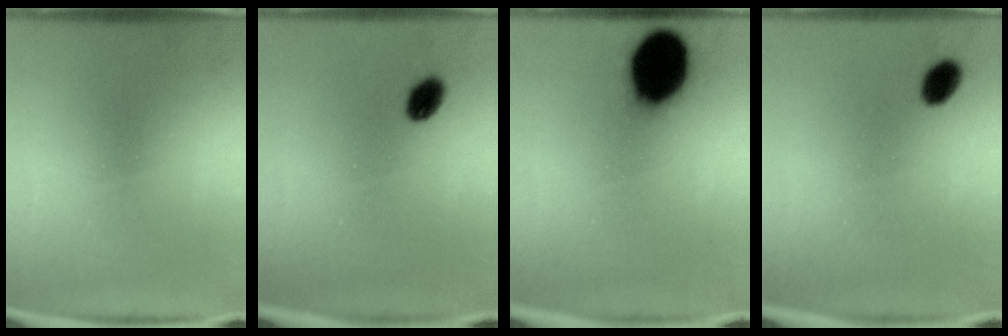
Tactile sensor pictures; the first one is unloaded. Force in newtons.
{"total": 3.6}
{"total": 18.3}
{"total": 3.7}